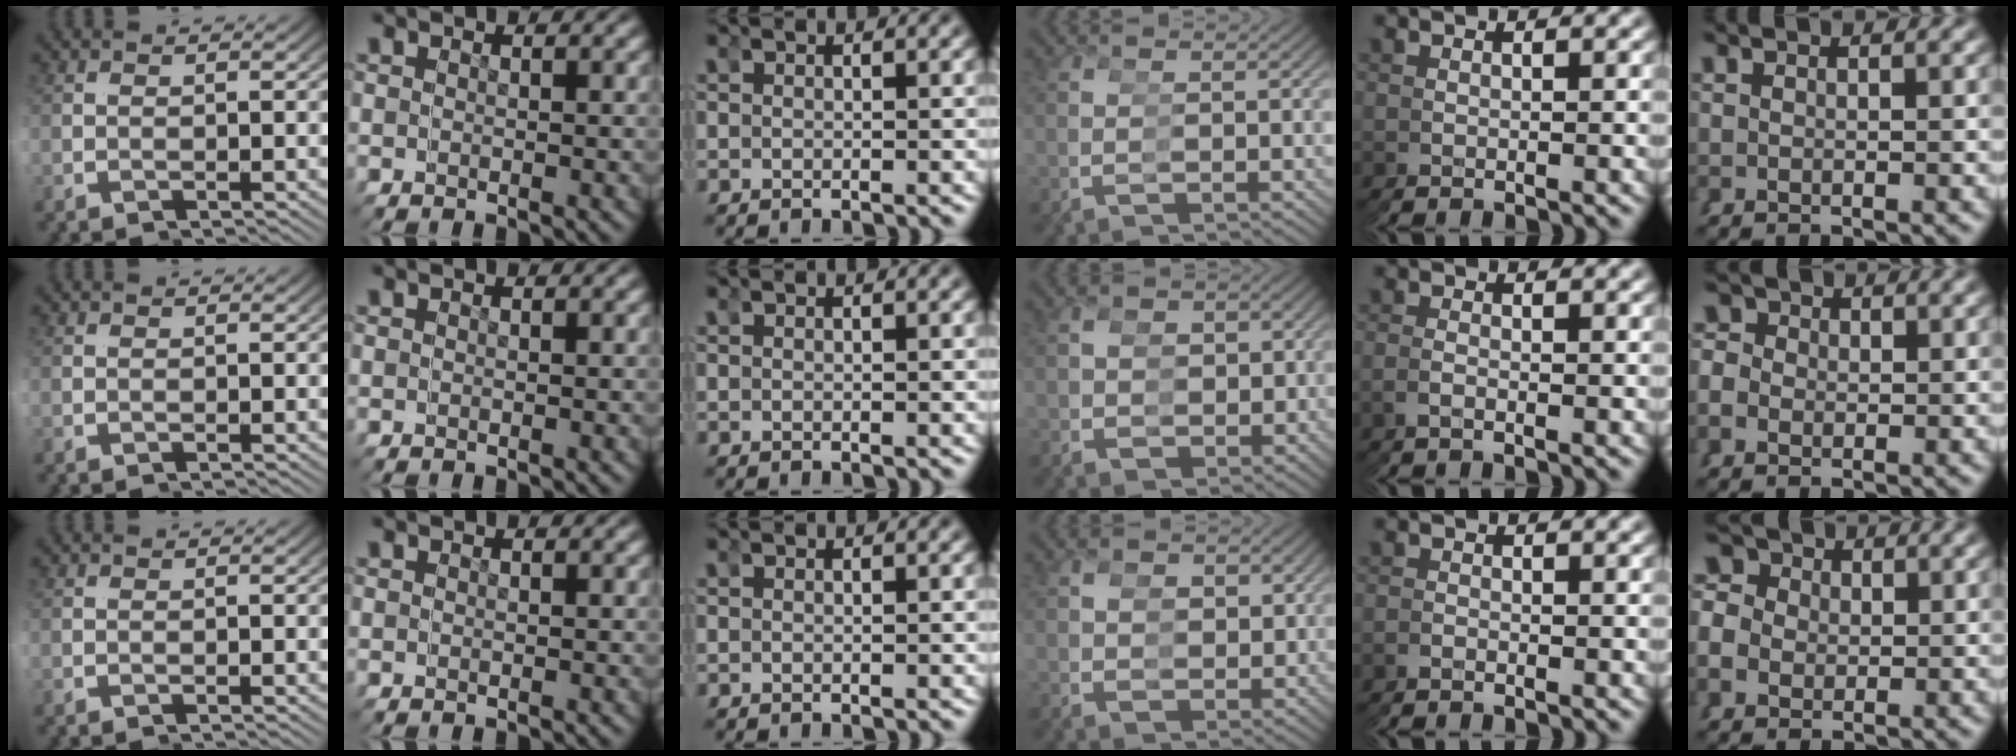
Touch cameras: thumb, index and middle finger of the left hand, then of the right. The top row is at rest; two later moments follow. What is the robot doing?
{"motion": "grasp_and_lifting", "object": "hoodie"}